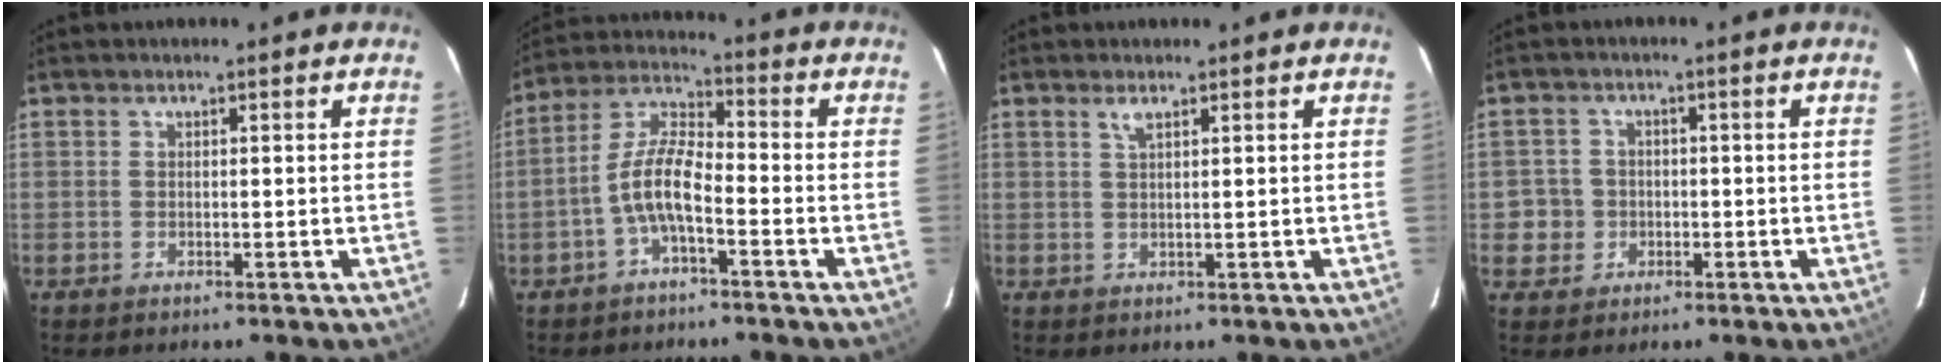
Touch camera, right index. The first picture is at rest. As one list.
[{"total": 7.6, "force": [-3.2, 2.3, 6.5], "torque": [-0.144, 0.017, -0.064]}, {"total": 1.5, "force": [1.0, 0.1, 1.2], "torque": [-0.024, 0.002, 0.018]}, {"total": 4.7, "force": [-1.0, 4.5, 0.5], "torque": [-0.015, 0.023, -0.012]}]